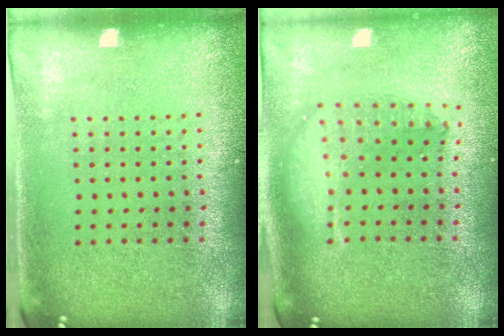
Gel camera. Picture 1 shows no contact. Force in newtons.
{"total": 1.8, "press": 1.5, "slide": 1.0}